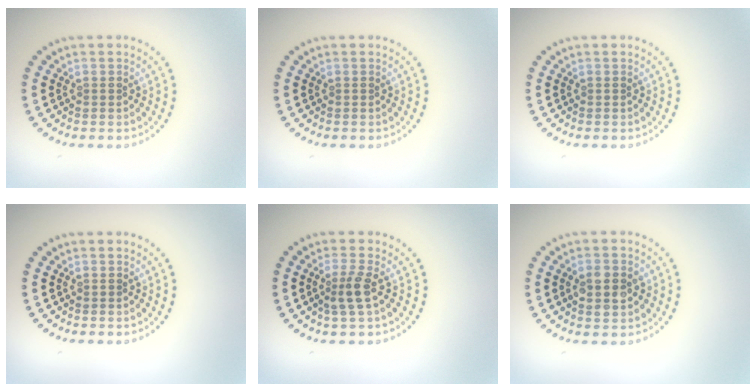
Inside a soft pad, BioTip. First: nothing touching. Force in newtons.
{"total": 0.0}
{"total": 0.0}
{"total": 0.0}
{"total": 2.2, "press": 1.9, "slide": 1.2}
{"total": 2.8, "press": 2.8, "slide": 0.2}